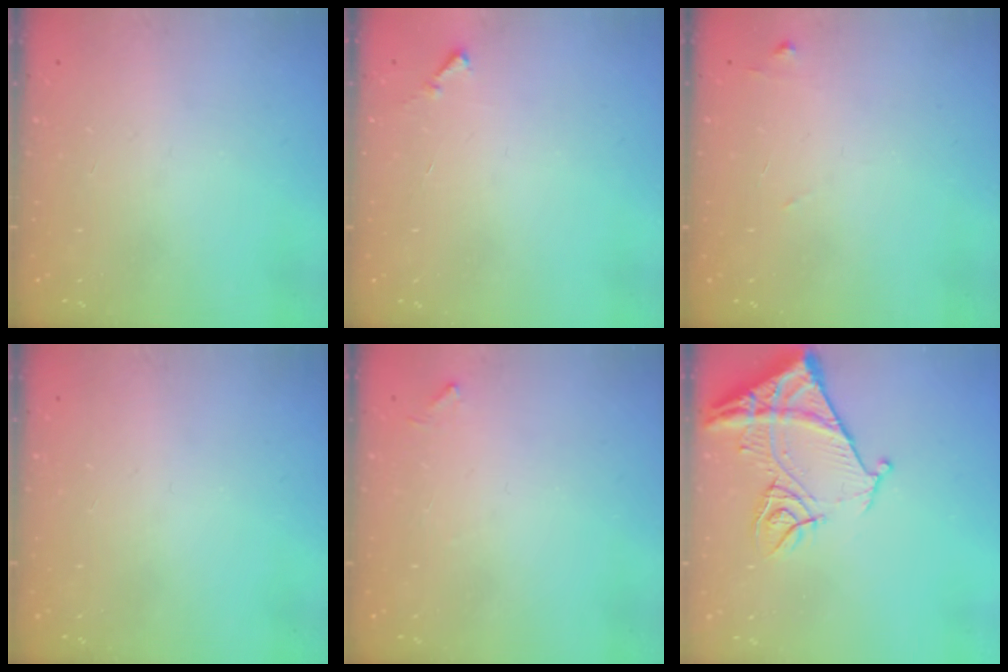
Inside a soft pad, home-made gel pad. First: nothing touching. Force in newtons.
{"total": 4.4, "press": 4.4, "slide": 0.3}
{"total": 7.4, "press": 7.4, "slide": 0.4}
{"total": 0.0}
{"total": 6.0, "press": 6.0, "slide": 0.3}
{"total": 13.7, "press": 13.6, "slide": 1.4}